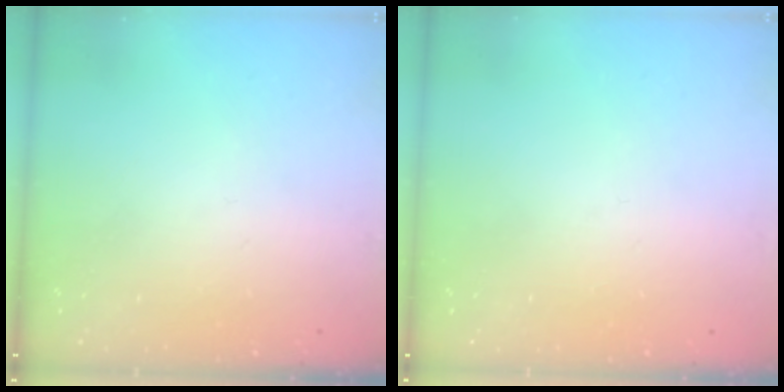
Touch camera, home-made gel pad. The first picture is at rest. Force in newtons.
{"total": 0.0}